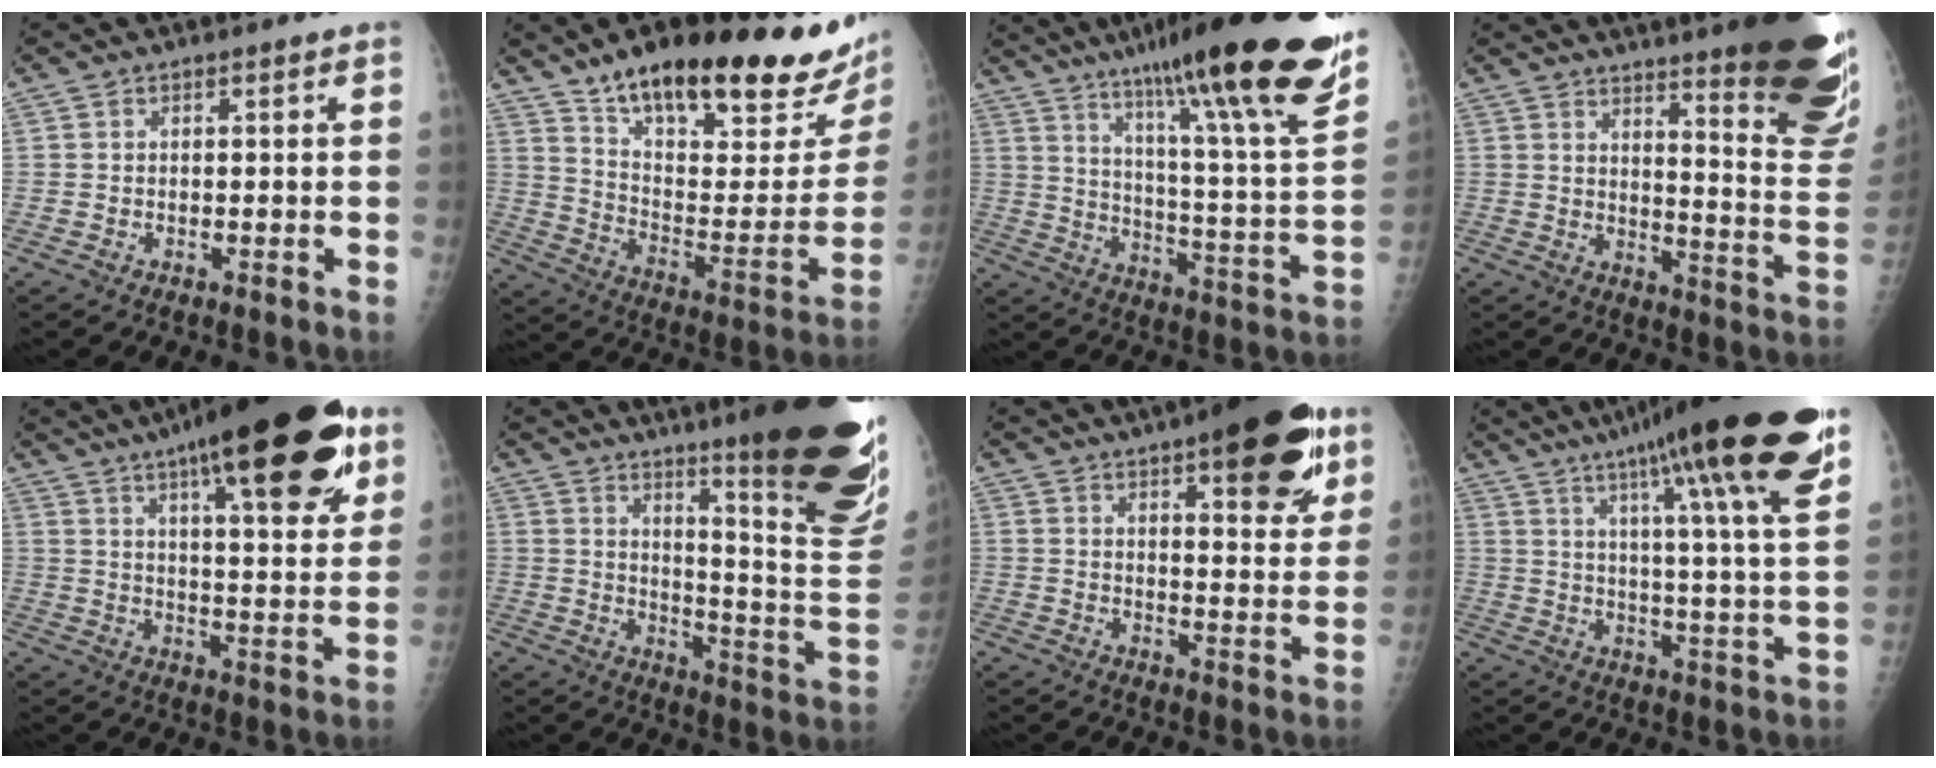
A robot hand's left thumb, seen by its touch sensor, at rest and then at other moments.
{"total": 31.0, "force": [20.7, 9.1, 21.2], "torque": [-0.278, -0.067, 0.314]}
{"total": 30.0, "force": [20.7, 2.9, 21.6], "torque": [-0.308, -0.083, 0.307]}
{"total": 24.9, "force": [17.4, 3.9, 17.3], "torque": [-0.185, -0.125, 0.218]}
{"total": 27.0, "force": [15.6, 7.4, 20.7], "torque": [-0.283, -0.028, 0.228]}
{"total": 28.5, "force": [17.1, 3.8, 22.5], "torque": [-0.239, -0.092, 0.240]}
{"total": 19.1, "force": [10.8, 6.0, 14.5], "torque": [-0.167, -0.038, 0.148]}
{"total": 27.1, "force": [17.8, 2.4, 20.3], "torque": [-0.300, -0.059, 0.256]}